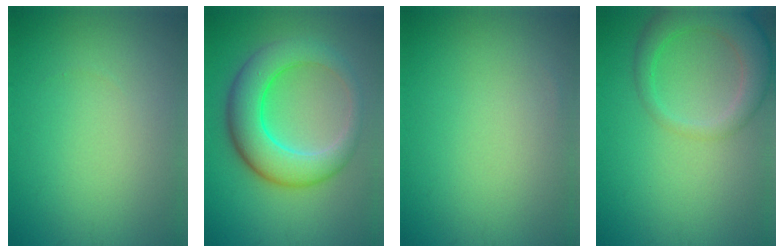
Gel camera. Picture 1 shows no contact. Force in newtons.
{"total": 7.1, "press": 7.1, "slide": 0.1}
{"total": 0.0}
{"total": 4.8, "press": 4.8, "slide": 0.3}